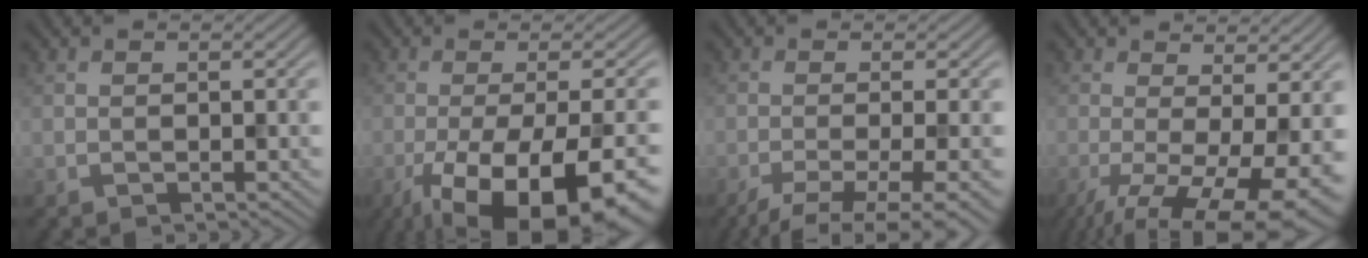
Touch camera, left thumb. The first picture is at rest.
{"total": 17.6, "force": [-9.3, 6.1, 13.6], "torque": [-0.207, -0.040, -0.122]}
{"total": 6.8, "force": [-3.5, 1.6, 5.6], "torque": [-0.082, -0.009, -0.059]}
{"total": 12.9, "force": [-4.5, 4.3, 11.3], "torque": [-0.191, -0.023, -0.057]}